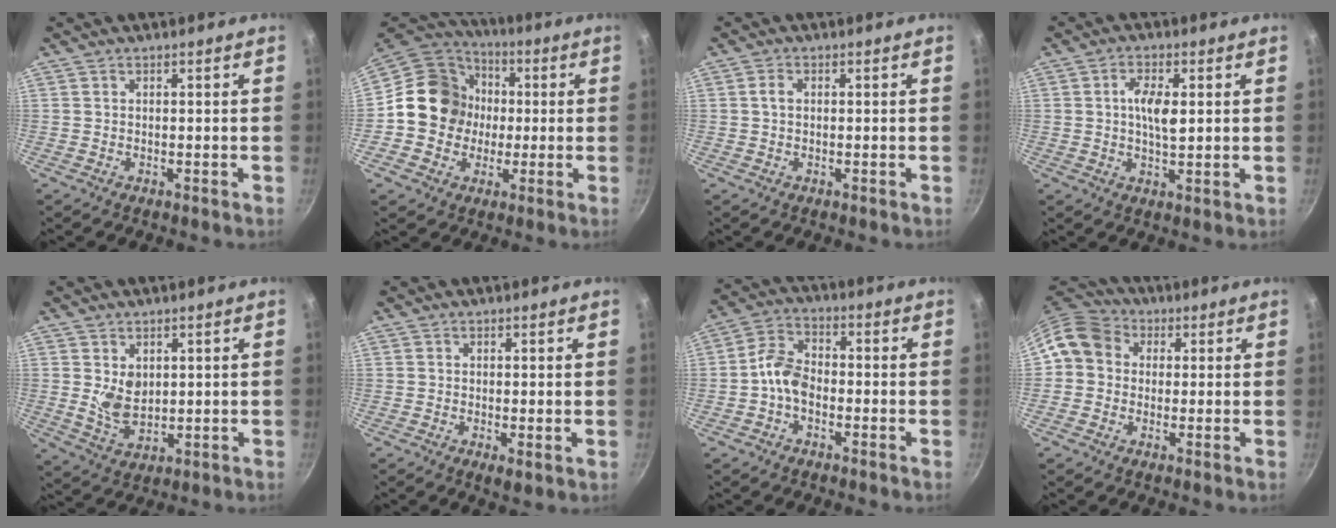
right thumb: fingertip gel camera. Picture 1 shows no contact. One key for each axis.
{"total": 15.4, "fx": 0.1, "fy": 13.8, "fz": 6.8, "tx": -0.085, "ty": 0.031, "tz": -0.011}
{"total": 1.7, "fx": 0.1, "fy": 1.2, "fz": 1.2, "tx": -0.020, "ty": 0.006, "tz": 0.000}
{"total": 6.0, "fx": 1.1, "fy": 2.6, "fz": 5.3, "tx": -0.091, "ty": -0.001, "tz": 0.016}
{"total": 6.0, "fx": 1.4, "fy": 4.1, "fz": 4.2, "tx": -0.067, "ty": -0.020, "tz": 0.036}
{"total": 2.1, "fx": -0.1, "fy": 0.9, "fz": 1.9, "tx": -0.031, "ty": -0.008, "tz": -0.001}
{"total": 6.5, "fx": -2.0, "fy": 4.2, "fz": 4.5, "tx": -0.078, "ty": 0.033, "tz": -0.050}
{"total": 8.8, "fx": 1.2, "fy": 7.7, "fz": 4.1, "tx": -0.046, "ty": 0.020, "tz": 0.001}